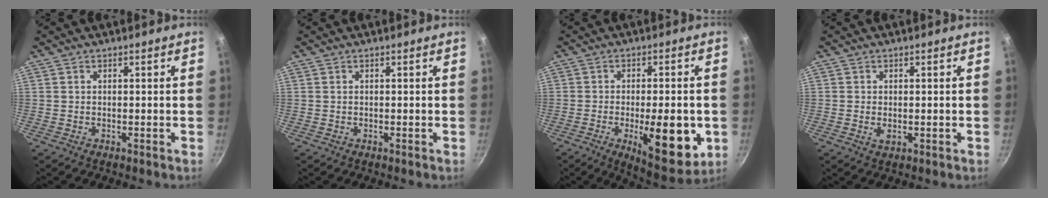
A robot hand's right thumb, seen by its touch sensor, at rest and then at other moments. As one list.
[{"total": 0.0}, {"total": 15.4, "force": [-3.7, 5.8, 13.8], "torque": [-0.165, -0.002, -0.043]}, {"total": 2.0, "force": [-0.2, 1.3, 1.5], "torque": [-0.026, -0.003, -0.002]}]